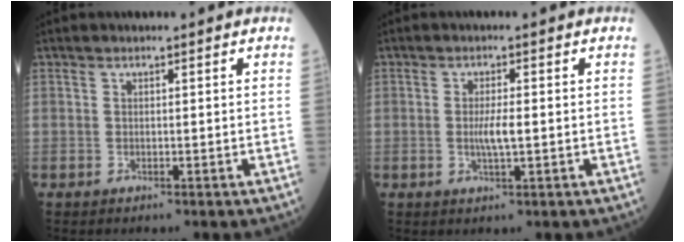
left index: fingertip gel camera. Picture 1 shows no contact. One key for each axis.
{"total": 2.8, "fx": -0.4, "fy": 0.2, "fz": 2.8, "tx": -0.055, "ty": -0.007, "tz": -0.008}